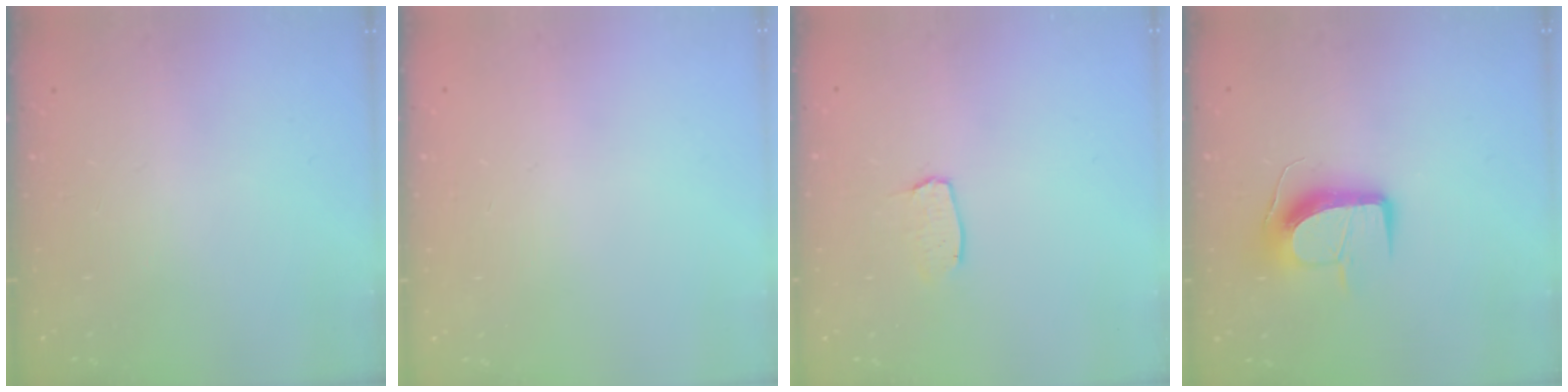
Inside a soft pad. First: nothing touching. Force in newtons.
{"total": 0.0}
{"total": 4.0, "press": 4.0, "slide": 0.3}
{"total": 12.7, "press": 12.7, "slide": 0.5}